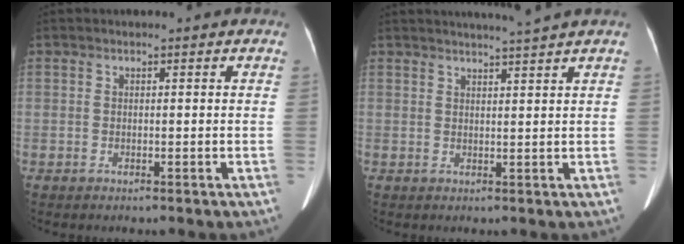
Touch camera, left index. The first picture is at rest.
{"total": 4.7, "force": [4.1, -1.6, 1.7], "torque": [-0.022, -0.003, 0.053]}